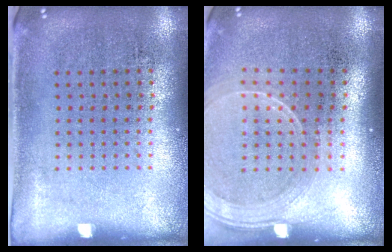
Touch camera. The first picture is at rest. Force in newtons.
{"total": 1.7, "press": 1.5, "slide": 0.8}